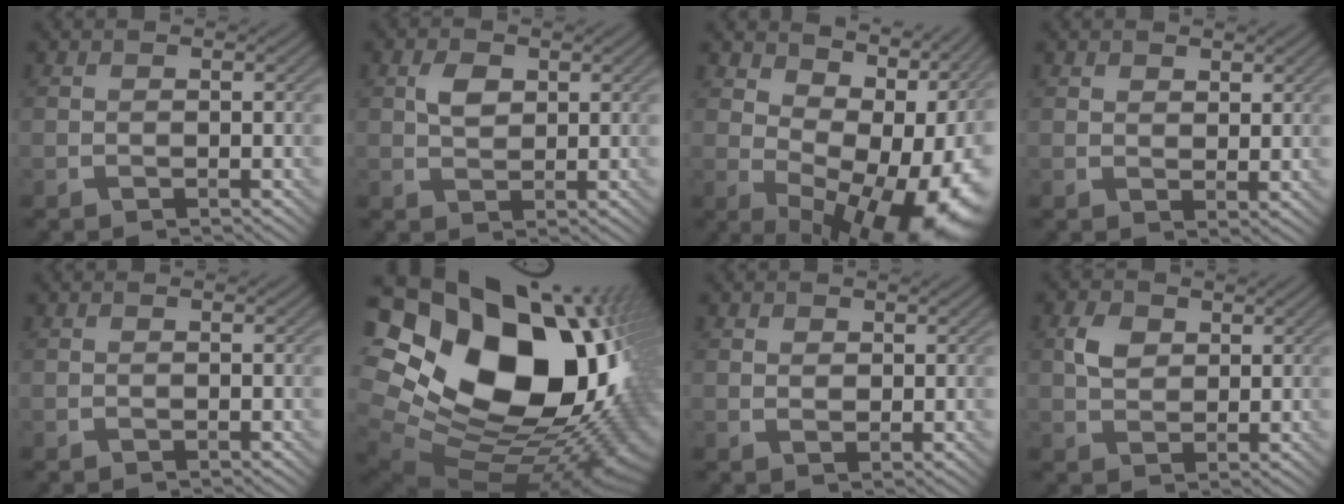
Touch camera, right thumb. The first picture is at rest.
{"total": 2.9, "force": [1.0, 1.9, 2.0], "torque": [-0.043, 0.002, 0.018]}
{"total": 14.9, "force": [3.1, 9.3, 11.3], "torque": [-0.134, -0.002, 0.080]}
{"total": 2.1, "force": [1.4, 1.2, 1.0], "torque": [-0.018, -0.007, 0.029]}
{"total": 0.0}
{"total": 23.9, "force": [6.1, 16.7, 16.0], "torque": [-0.353, 0.006, 0.146]}
{"total": 1.2, "force": [0.8, 0.8, 0.6], "torque": [-0.010, -0.003, 0.017]}
{"total": 3.6, "force": [1.4, 2.5, 2.2], "torque": [-0.048, 0.003, 0.025]}